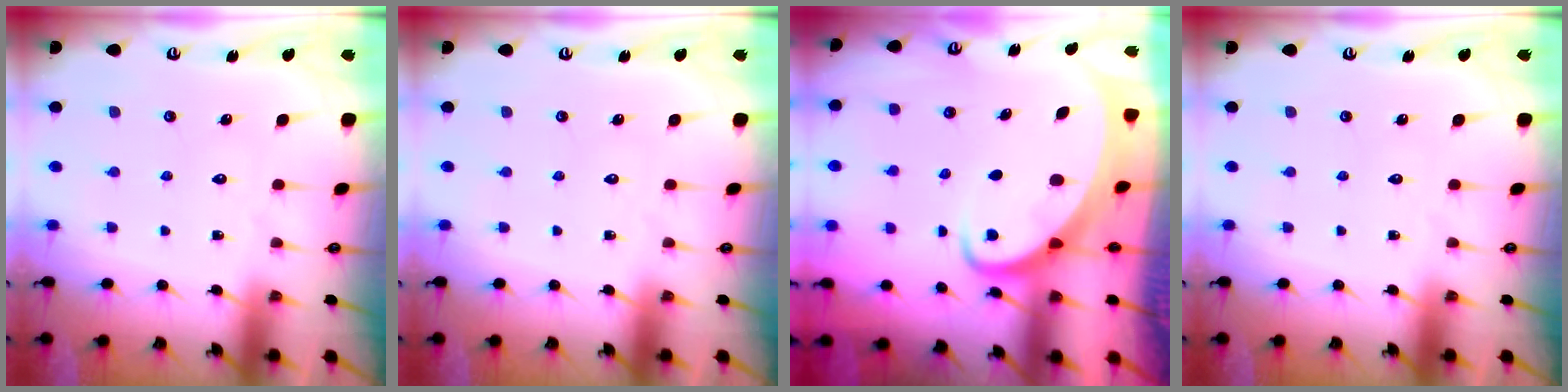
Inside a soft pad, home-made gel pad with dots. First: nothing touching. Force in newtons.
{"total": 0.0}
{"total": 3.6, "press": 3.5, "slide": 0.4}
{"total": 0.0}